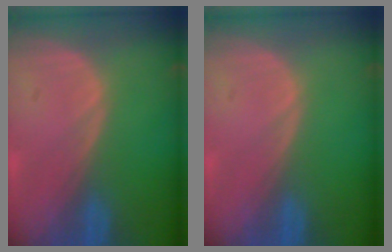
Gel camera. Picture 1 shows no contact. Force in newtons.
{"total": 0.0}